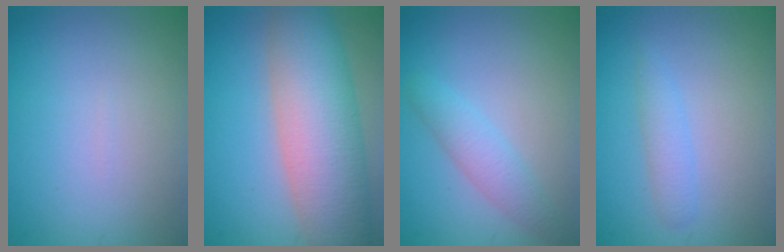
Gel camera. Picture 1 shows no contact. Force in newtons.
{"total": 9.4, "press": 9.4, "slide": 0.3}
{"total": 2.3, "press": 2.3, "slide": 0.1}
{"total": 1.6, "press": 1.6, "slide": 0.2}